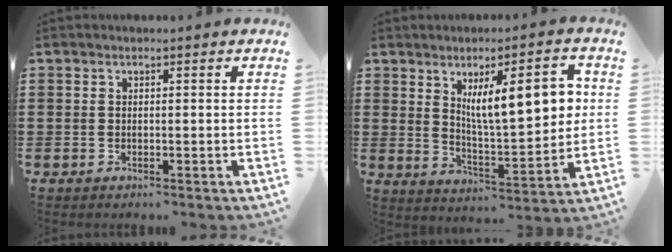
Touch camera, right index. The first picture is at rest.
{"total": 11.8, "force": [3.7, 3.8, 10.6], "torque": [-0.169, 0.000, 0.059]}